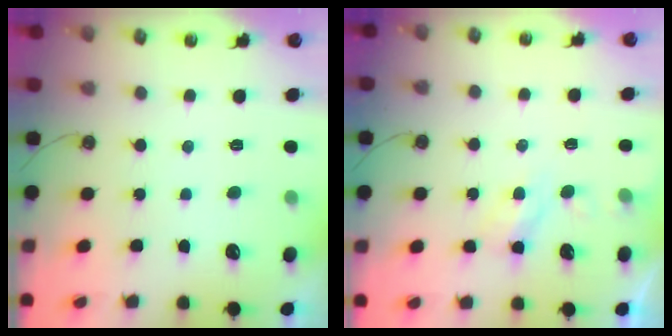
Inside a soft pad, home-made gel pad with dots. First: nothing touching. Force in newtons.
{"total": 3.8, "press": 3.7, "slide": 0.6}